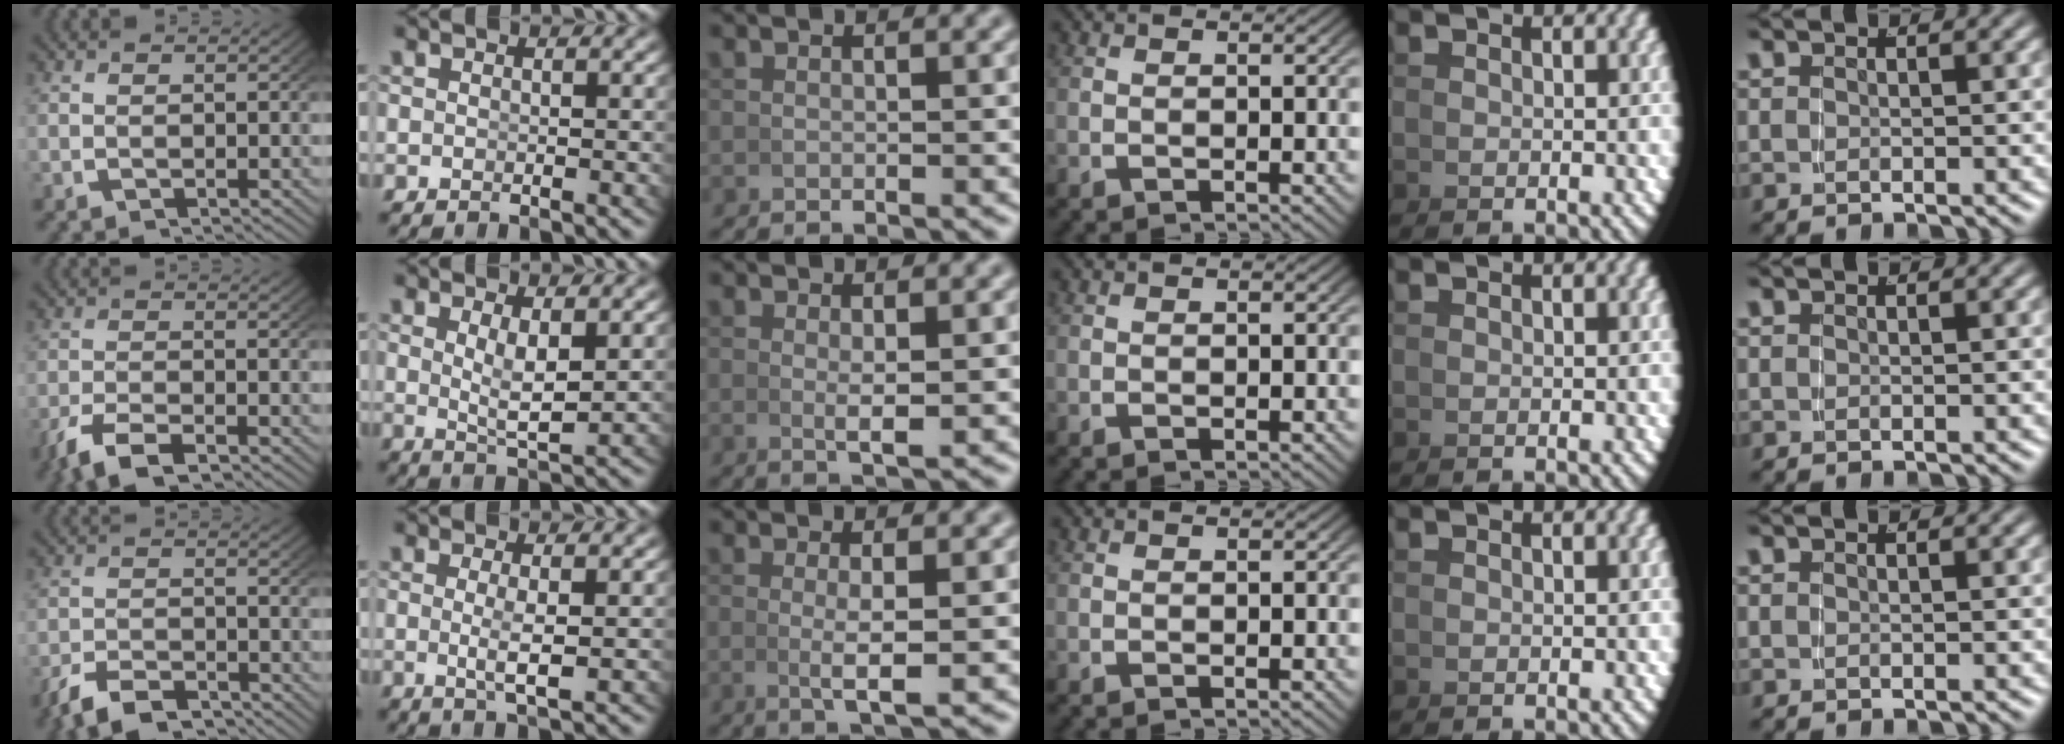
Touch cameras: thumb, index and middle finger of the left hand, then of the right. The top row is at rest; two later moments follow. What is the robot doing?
{"motion": "grasp_and_lifting", "object": "photo album"}